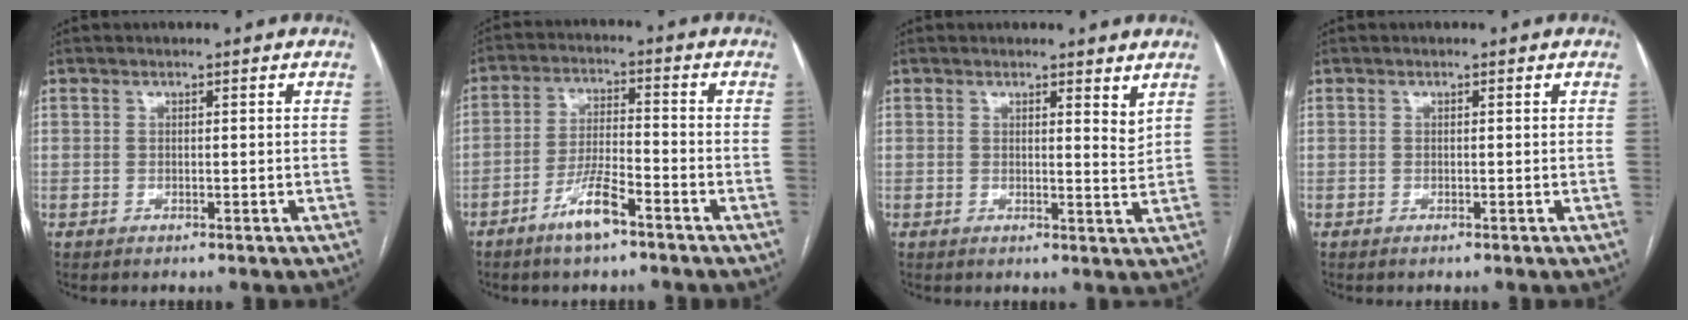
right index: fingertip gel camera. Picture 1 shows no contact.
{"total": 7.0, "force": [-4.6, 1.0, 5.2], "torque": [-0.104, 0.000, -0.084]}
{"total": 2.9, "force": [2.4, 0.5, 1.6], "torque": [-0.024, -0.021, 0.030]}
{"total": 0.0}